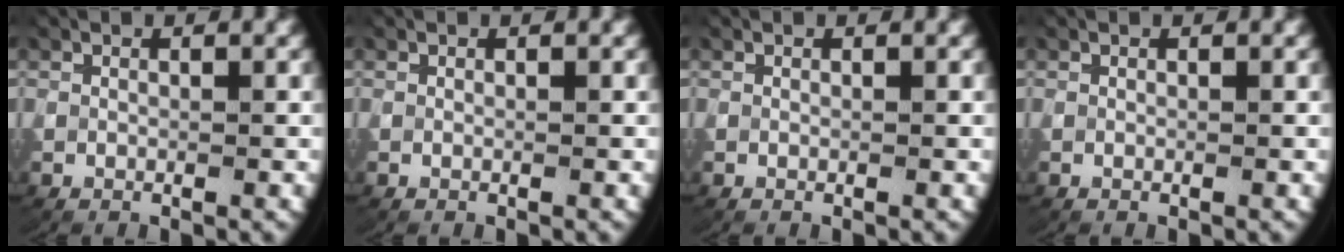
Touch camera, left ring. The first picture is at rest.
{"total": 0.0}
{"total": 0.0}
{"total": 0.0}